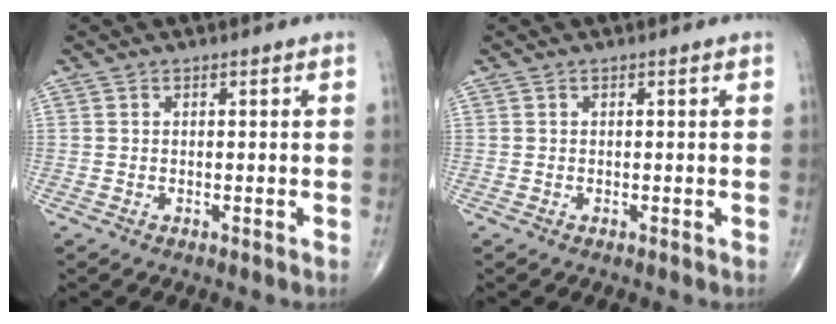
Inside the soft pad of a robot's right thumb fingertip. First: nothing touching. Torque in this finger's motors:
{"motor_torque": [0.00, -0.01, 0.05, 0.02, 0.01]}